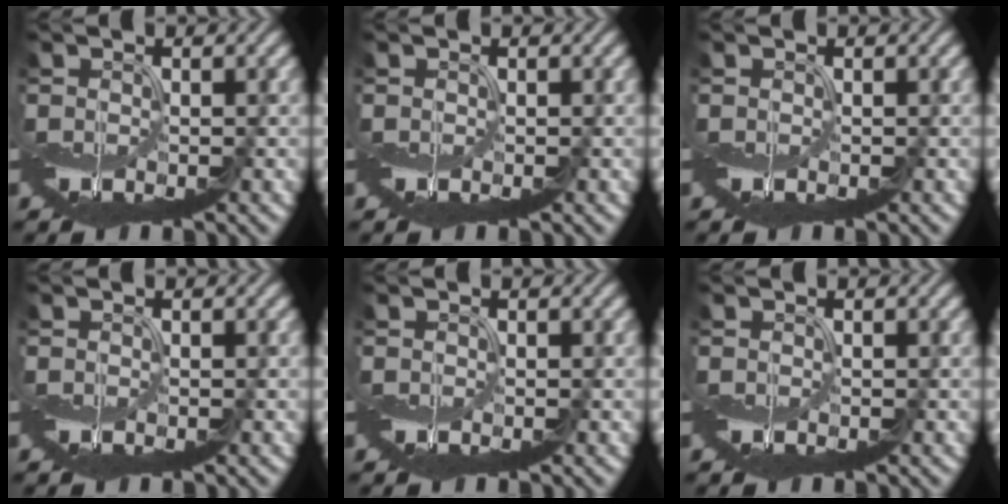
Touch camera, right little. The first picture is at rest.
{"total": 0.0}
{"total": 0.0}
{"total": 0.0}
{"total": 0.0}
{"total": 0.0}